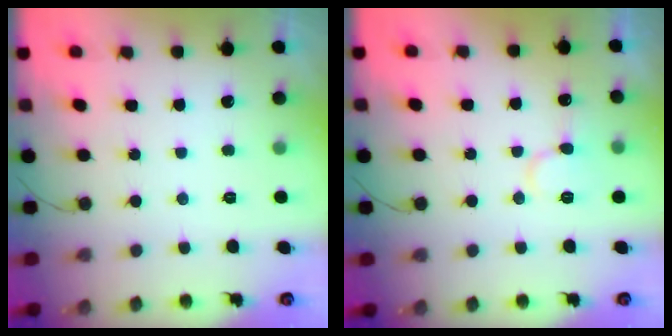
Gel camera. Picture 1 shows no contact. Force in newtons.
{"total": 8.7, "press": 8.6, "slide": 1.2}